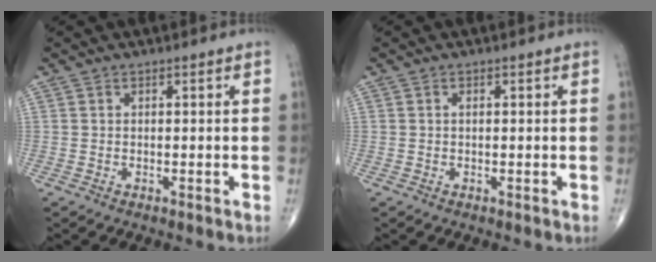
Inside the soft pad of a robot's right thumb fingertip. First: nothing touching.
{"total": 0.8, "force": [0.2, 0.3, 0.6], "torque": [-0.014, 0.004, 0.004]}